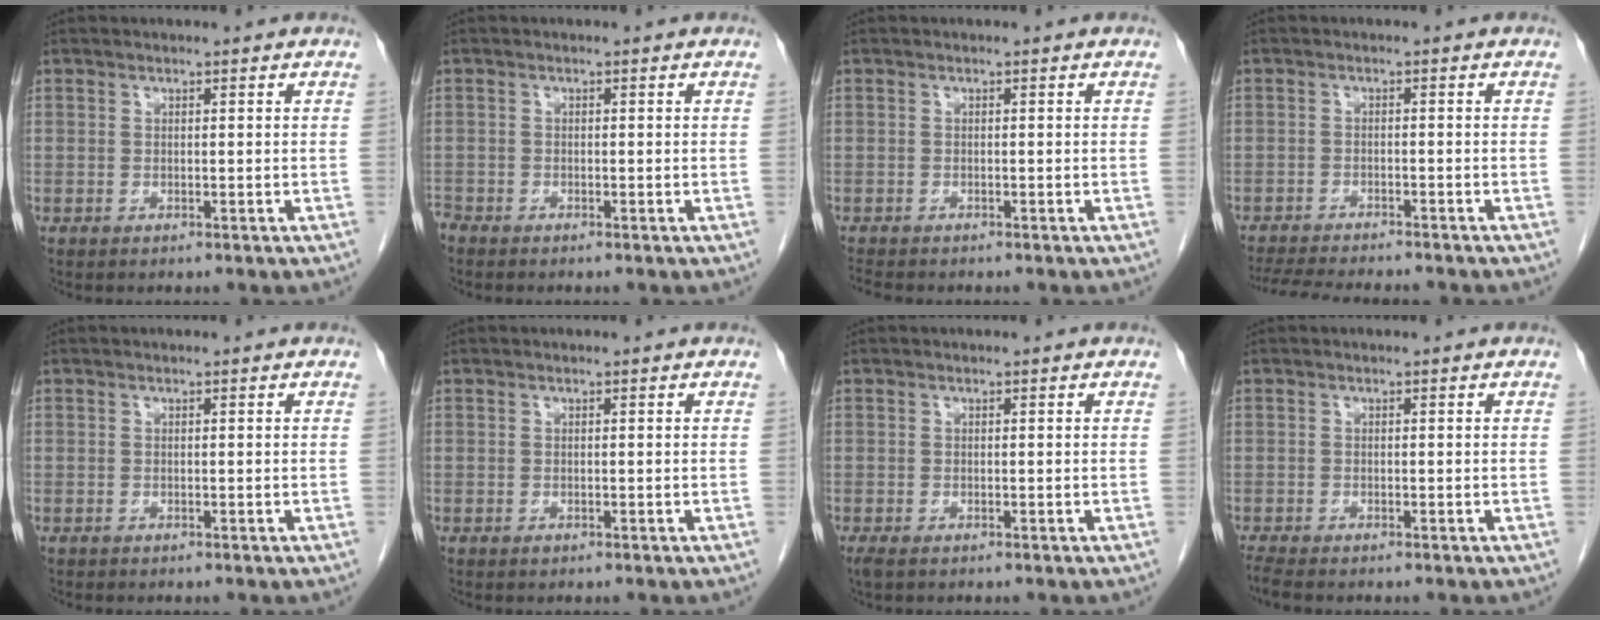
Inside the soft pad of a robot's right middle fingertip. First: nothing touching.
{"total": 1.1, "force": [-1.1, 0.1, 0.0], "torque": [-0.003, -0.004, -0.021]}
{"total": 2.3, "force": [-2.1, 0.4, 0.8], "torque": [-0.018, -0.008, -0.033]}
{"total": 11.3, "force": [-10.3, 1.3, 4.6], "torque": [-0.070, -0.014, -0.148]}
{"total": 0.0}
{"total": 0.0}
{"total": 1.6, "force": [-1.1, 0.6, 1.0], "torque": [-0.020, -0.006, -0.017]}
{"total": 1.9, "force": [-1.8, -0.2, 0.8], "torque": [-0.021, -0.009, -0.036]}